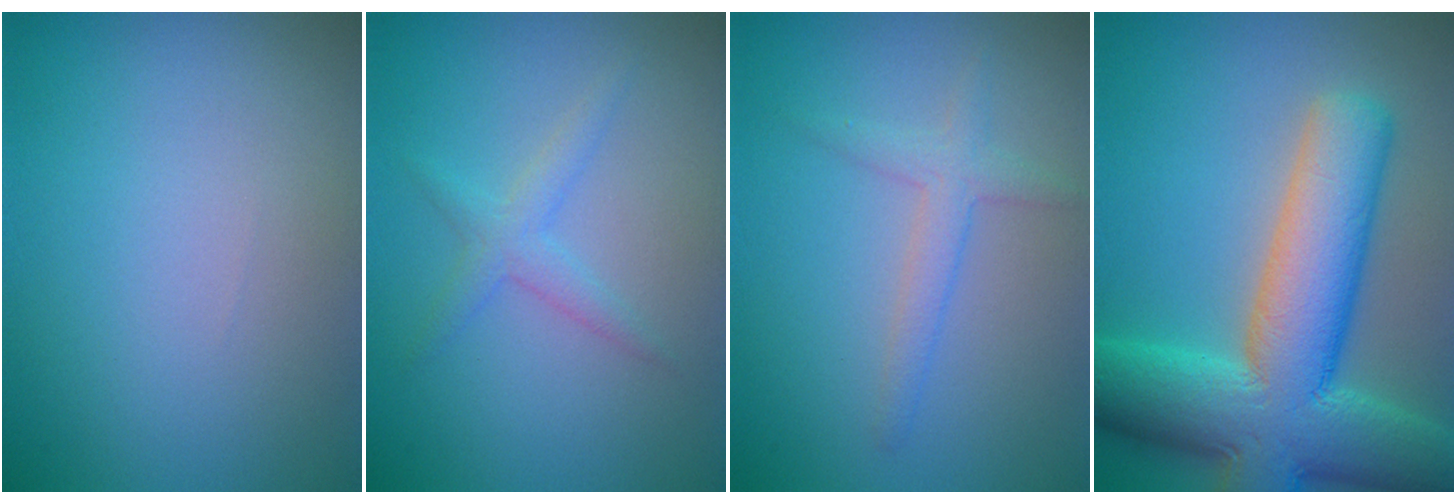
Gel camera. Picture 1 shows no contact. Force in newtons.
{"total": 1.8, "press": 1.8, "slide": 0.1}
{"total": 2.0, "press": 2.0, "slide": 0.1}
{"total": 13.0, "press": 13.0, "slide": 1.0}